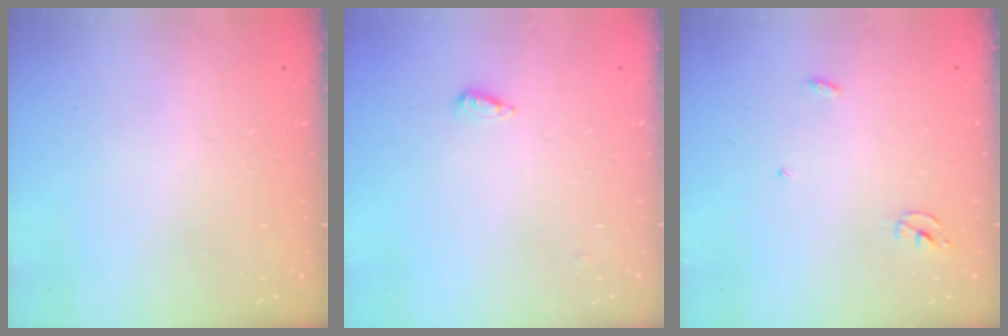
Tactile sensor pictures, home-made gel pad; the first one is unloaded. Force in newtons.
{"total": 2.2, "press": 2.2, "slide": 0.5}
{"total": 2.3, "press": 2.3, "slide": 0.2}